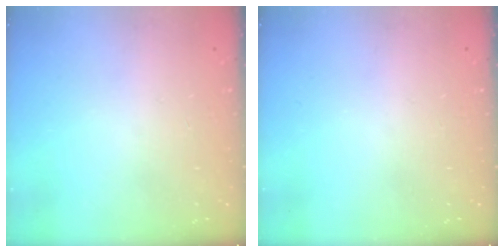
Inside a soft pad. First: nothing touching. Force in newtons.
{"total": 0.0}